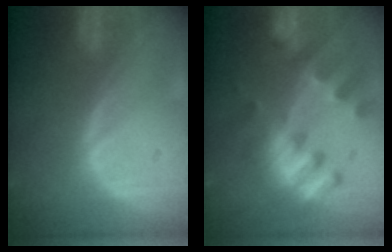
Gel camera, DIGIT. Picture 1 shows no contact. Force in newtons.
{"total": 9.2, "press": 8.4, "slide": 3.9}